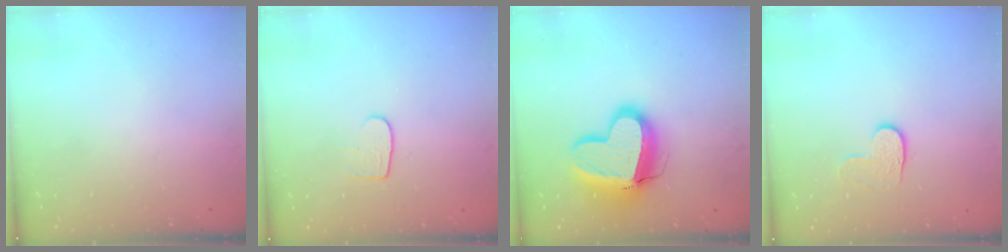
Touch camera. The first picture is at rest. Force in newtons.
{"total": 5.1, "press": 5.1, "slide": 0.4}
{"total": 15.5, "press": 15.3, "slide": 2.2}
{"total": 4.0, "press": 4.0, "slide": 0.4}